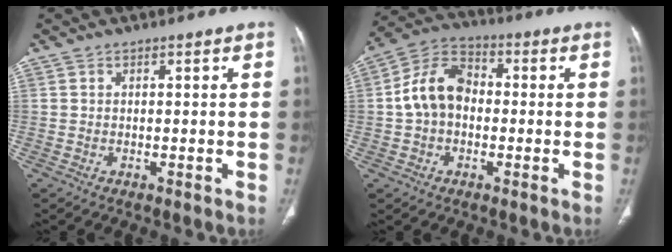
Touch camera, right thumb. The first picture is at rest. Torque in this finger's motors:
{"motor_torque": [0.17, 0.20, 1.16, -0.29, 0.20]}